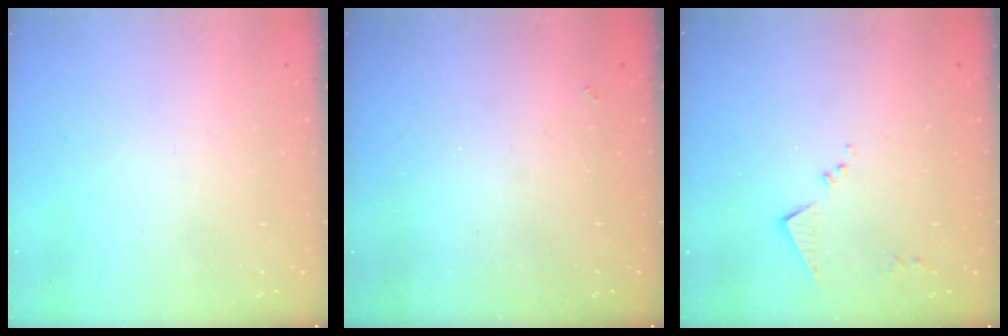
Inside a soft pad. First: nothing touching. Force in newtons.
{"total": 3.4, "press": 3.4, "slide": 0.6}
{"total": 6.4, "press": 6.4, "slide": 0.3}